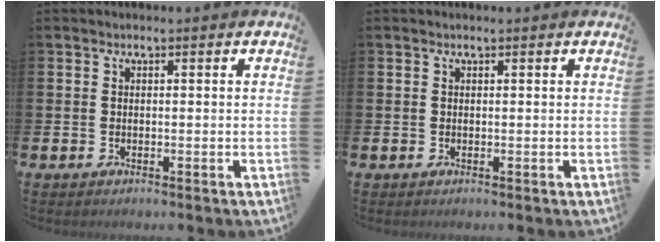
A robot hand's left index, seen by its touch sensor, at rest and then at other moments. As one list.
[{"total": 0.0}]